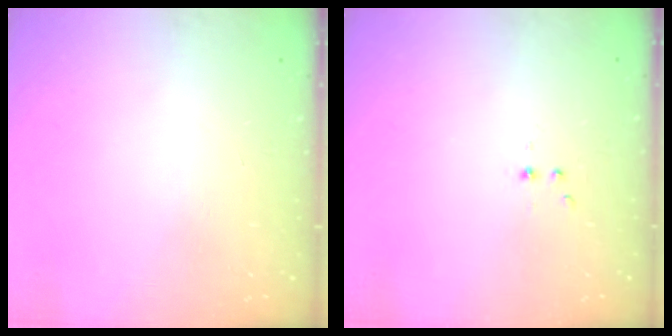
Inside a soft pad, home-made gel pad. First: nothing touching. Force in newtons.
{"total": 2.2, "press": 1.9, "slide": 1.2}